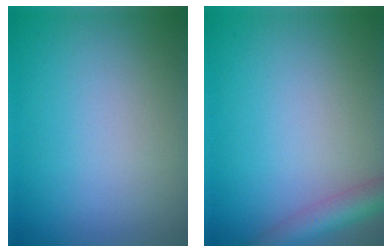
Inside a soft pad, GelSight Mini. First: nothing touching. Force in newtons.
{"total": 3.7, "press": 3.7, "slide": 0.2}